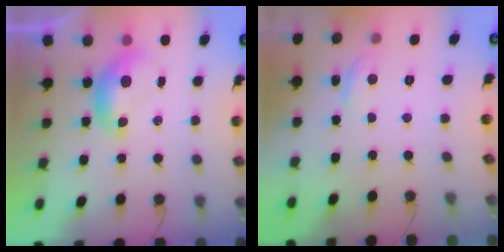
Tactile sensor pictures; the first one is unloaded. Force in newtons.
{"total": 0.8, "press": 0.4, "slide": 0.7}